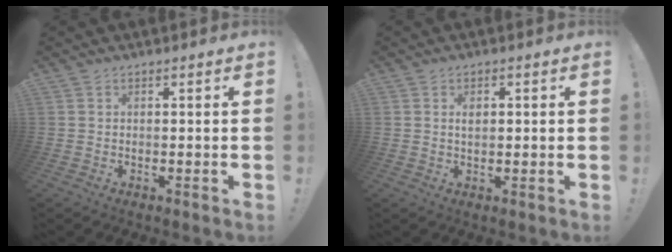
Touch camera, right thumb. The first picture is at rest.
{"total": 2.0, "force": [0.3, 1.3, 1.5], "torque": [-0.020, 0.001, 0.002]}